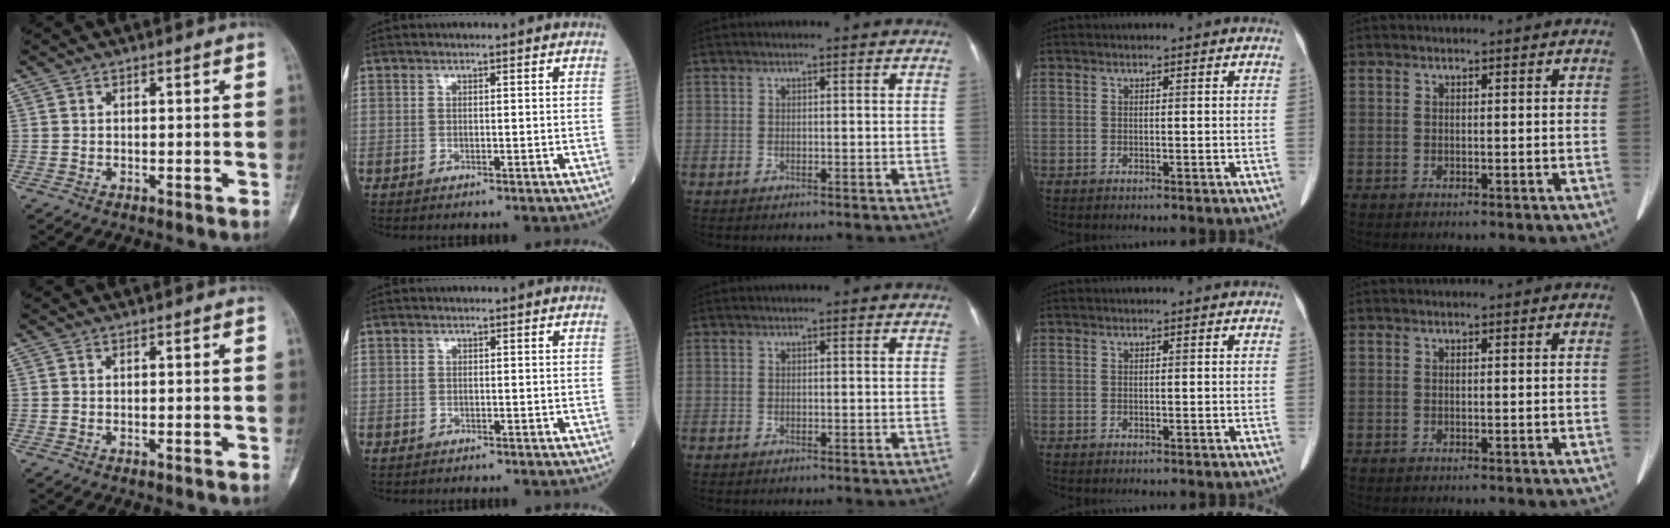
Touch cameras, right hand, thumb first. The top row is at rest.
{"index": {"total": 0.7, "force": [-0.4, 0.6, 0.0], "torque": [-0.006, 0.005, -0.010]}}